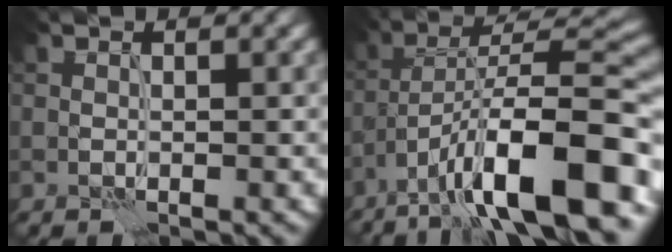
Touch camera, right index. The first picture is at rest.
{"total": 13.6, "force": [-7.4, 3.6, 10.8], "torque": [-0.165, 0.014, -0.120]}